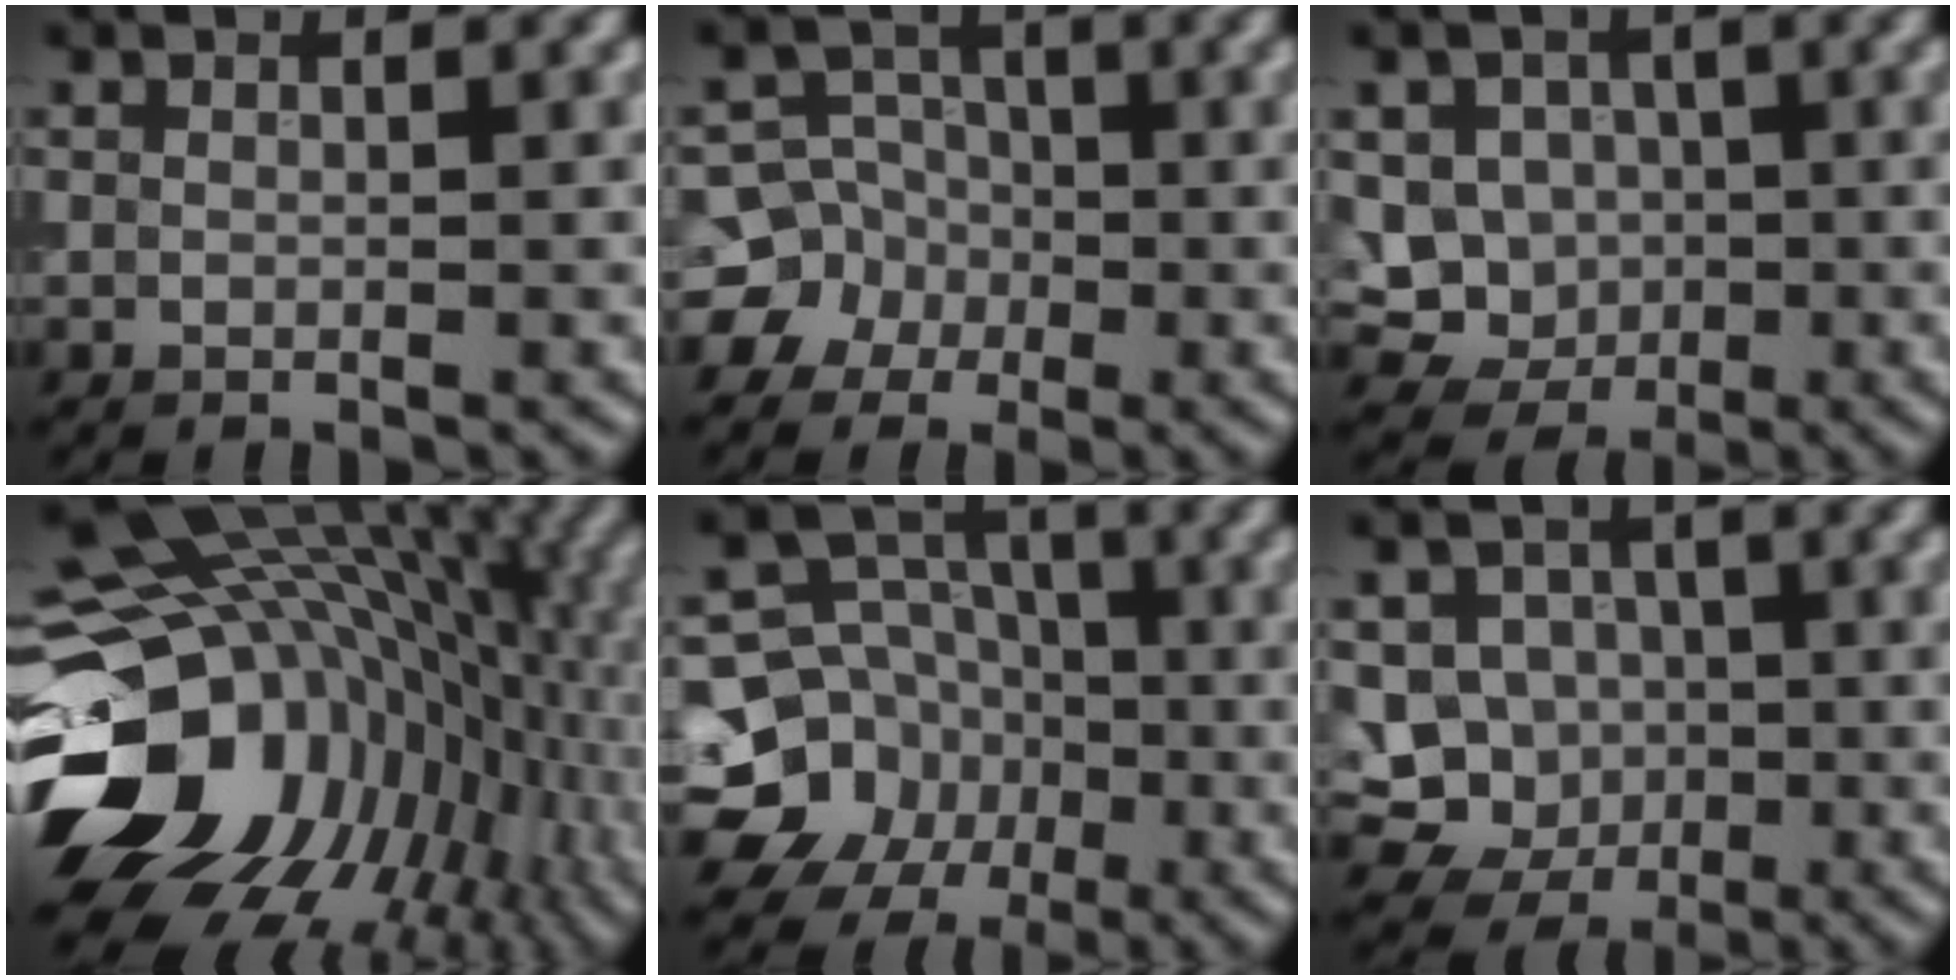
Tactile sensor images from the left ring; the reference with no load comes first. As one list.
[{"total": 6.2, "force": [-2.4, 5.6, 0.7], "torque": [0.004, 0.006, -0.061]}, {"total": 6.8, "force": [-0.4, 6.4, 2.3], "torque": [-0.030, 0.024, -0.040]}, {"total": 18.3, "force": [-1.7, 14.3, 11.3], "torque": [-0.212, -0.046, 0.012]}, {"total": 9.1, "force": [-3.1, 8.1, 2.9], "torque": [-0.040, 0.006, -0.084]}, {"total": 7.9, "force": [-1.7, 7.4, 2.2], "torque": [-0.018, 0.022, -0.061]}]